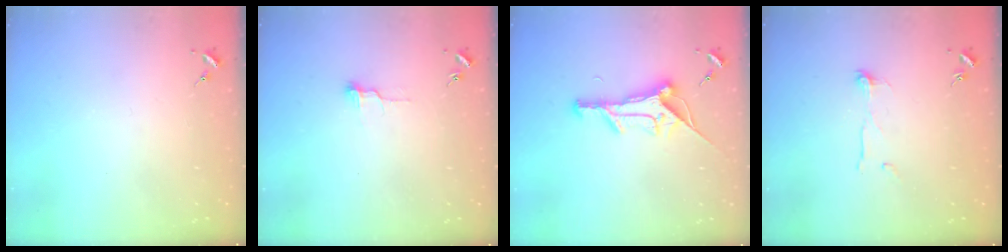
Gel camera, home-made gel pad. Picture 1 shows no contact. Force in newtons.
{"total": 4.9, "press": 4.9, "slide": 0.4}
{"total": 14.6, "press": 14.6, "slide": 0.6}
{"total": 4.5, "press": 4.5, "slide": 0.3}